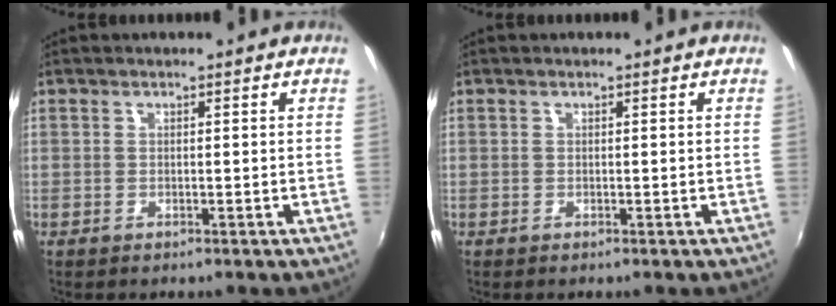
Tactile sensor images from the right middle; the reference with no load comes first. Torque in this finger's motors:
{"motor_torque": [0.15, -0.22, 0.00, 0.00]}